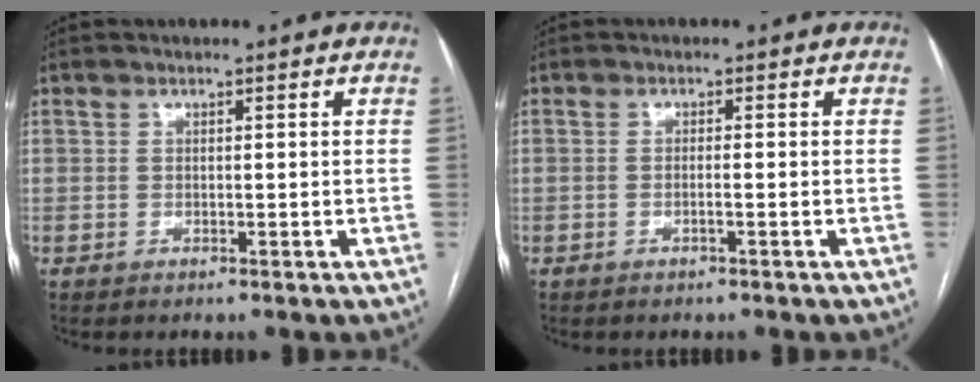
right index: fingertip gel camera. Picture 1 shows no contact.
{"total": 0.9, "force": [-0.4, -0.1, 0.8], "torque": [-0.014, 0.001, -0.008]}